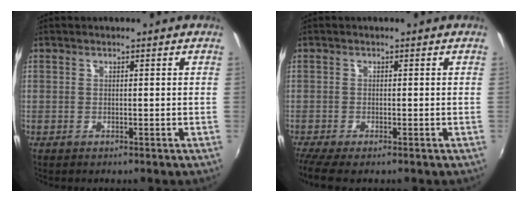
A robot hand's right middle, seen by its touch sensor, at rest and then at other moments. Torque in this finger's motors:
{"motor_torque": [0.85, -0.64, 0.27, 0.07]}